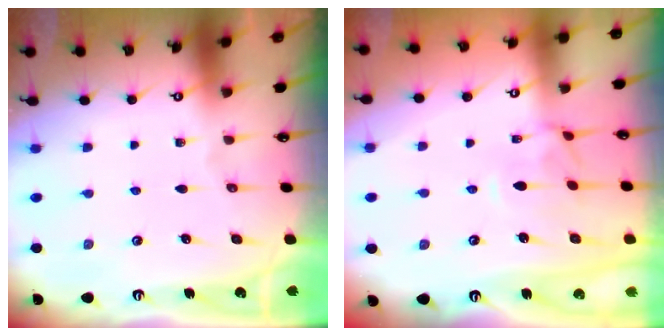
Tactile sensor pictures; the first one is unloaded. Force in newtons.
{"total": 1.4, "press": 1.3, "slide": 0.6}